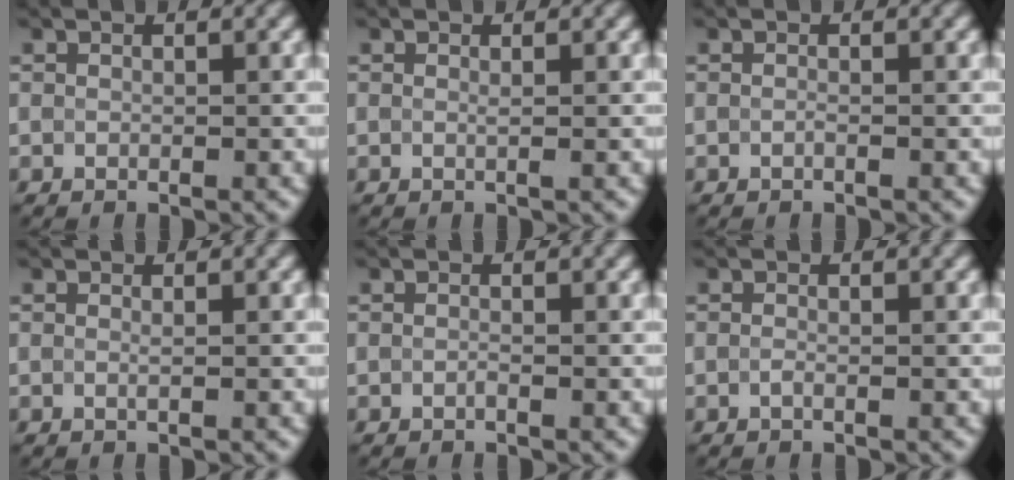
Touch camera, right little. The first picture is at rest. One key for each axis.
{"total": 0.0}
{"total": 0.6, "fx": -0.5, "fy": -0.2, "fz": -0.3, "tx": 0.003, "ty": -0.002, "tz": -0.012}
{"total": 0.0}
{"total": 0.8, "fx": -0.6, "fy": -0.2, "fz": -0.4, "tx": 0.004, "ty": -0.001, "tz": -0.011}
{"total": 0.5, "fx": -0.5, "fy": 0.0, "fz": -0.1, "tx": 0.001, "ty": -0.003, "tz": -0.012}